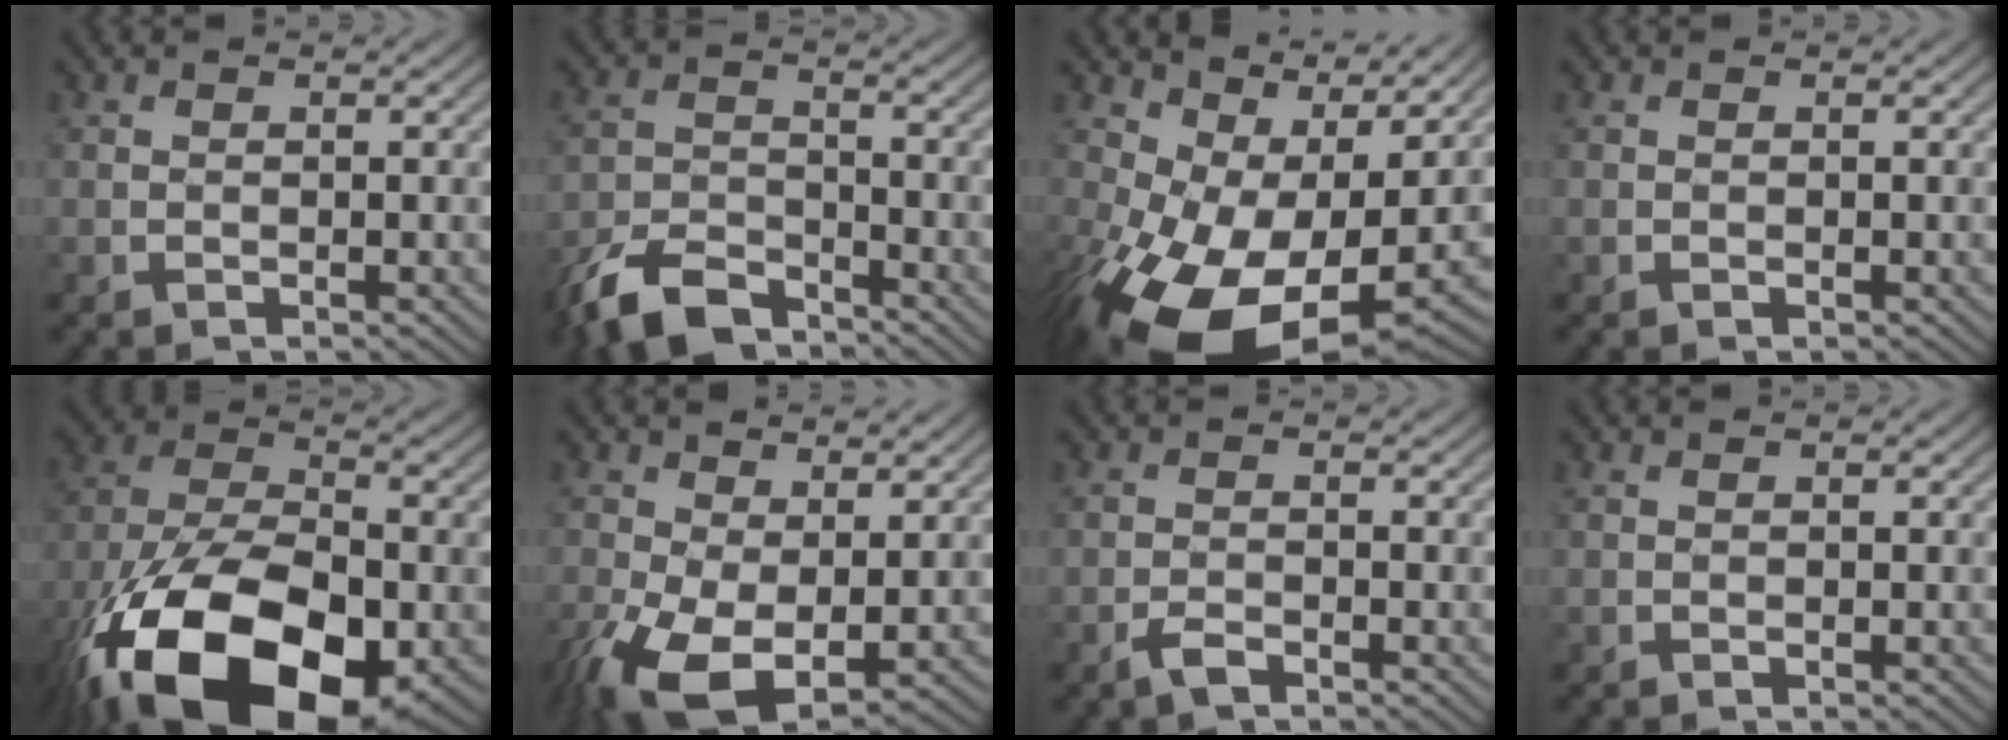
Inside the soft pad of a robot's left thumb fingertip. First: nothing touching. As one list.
[{"total": 8.3, "force": [-6.5, 3.1, 4.0], "torque": [-0.080, -0.010, -0.141]}, {"total": 16.3, "force": [-1.0, 9.4, 13.3], "torque": [-0.260, -0.032, -0.004]}, {"total": 0.0}, {"total": 21.3, "force": [-10.3, 10.8, 15.1], "torque": [-0.326, -0.052, -0.164]}, {"total": 10.3, "force": [-2.4, 5.4, 8.5], "torque": [-0.201, -0.023, -0.041]}, {"total": 1.9, "force": [-1.4, 0.6, 1.1], "torque": [-0.027, 0.000, -0.031]}, {"total": 0.0}]